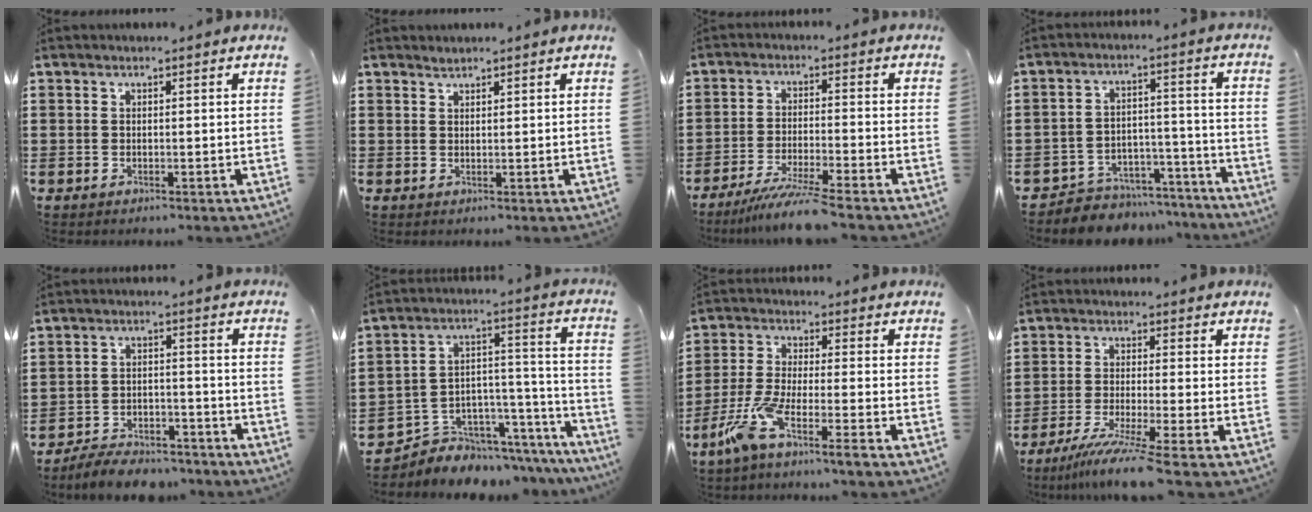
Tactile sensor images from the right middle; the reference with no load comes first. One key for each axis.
{"total": 0.7, "fx": 0.7, "fy": 0.0, "fz": -0.1, "tx": -0.001, "ty": -0.001, "tz": 0.015}
{"total": 6.2, "fx": -5.4, "fy": -0.4, "fz": 3.1, "tx": -0.065, "ty": -0.021, "tz": -0.103}
{"total": 5.9, "fx": -5.6, "fy": 1.7, "fz": 0.1, "tx": -0.001, "ty": 0.023, "tz": -0.115}
{"total": 5.7, "fx": -5.5, "fy": 1.0, "fz": 1.1, "tx": -0.021, "ty": 0.012, "tz": -0.109}
{"total": 4.6, "fx": -3.7, "fy": 2.7, "fz": -0.4, "tx": -0.008, "ty": -0.007, "tz": -0.074}
{"total": 6.9, "fx": -5.2, "fy": 0.2, "fz": 4.6, "tx": -0.121, "ty": -0.020, "tz": -0.106}
{"total": 6.1, "fx": -4.6, "fy": -0.8, "fz": 3.8, "tx": -0.080, "ty": -0.027, "tz": -0.090}